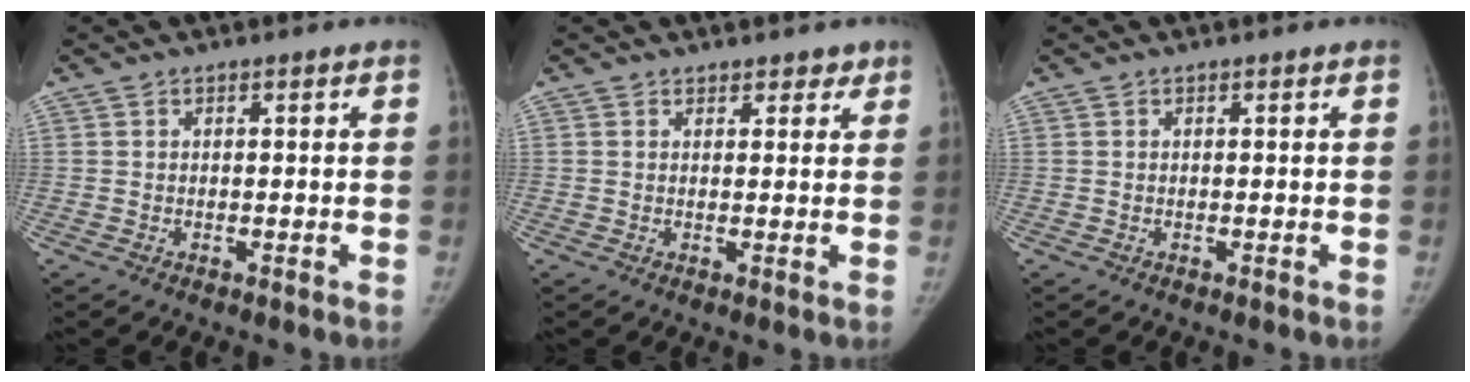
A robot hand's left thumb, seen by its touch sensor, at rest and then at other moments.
{"total": 2.6, "force": [2.0, 1.6, 0.7], "torque": [0.019, -0.009, 0.021]}
{"total": 0.0}